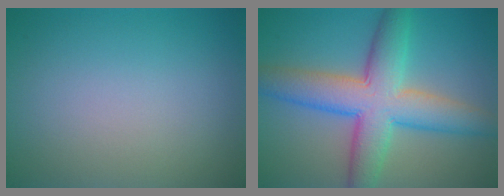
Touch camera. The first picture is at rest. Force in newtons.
{"total": 8.6, "press": 8.6, "slide": 0.3}